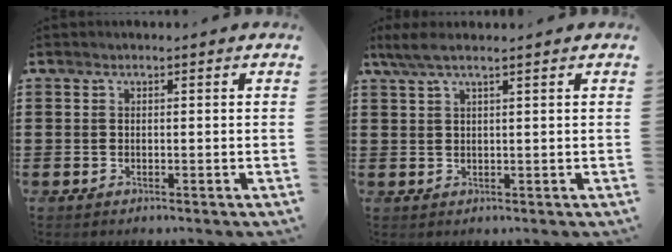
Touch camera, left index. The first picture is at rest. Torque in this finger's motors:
{"motor_torque": [-0.07, 0.03, 0.17, 0.01]}